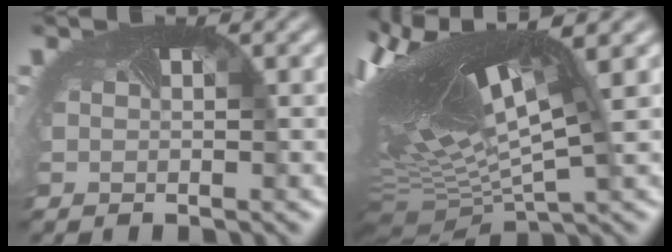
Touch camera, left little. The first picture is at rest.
{"total": 15.1, "force": [1.7, 5.7, 13.9], "torque": [-0.250, 0.007, 0.058]}